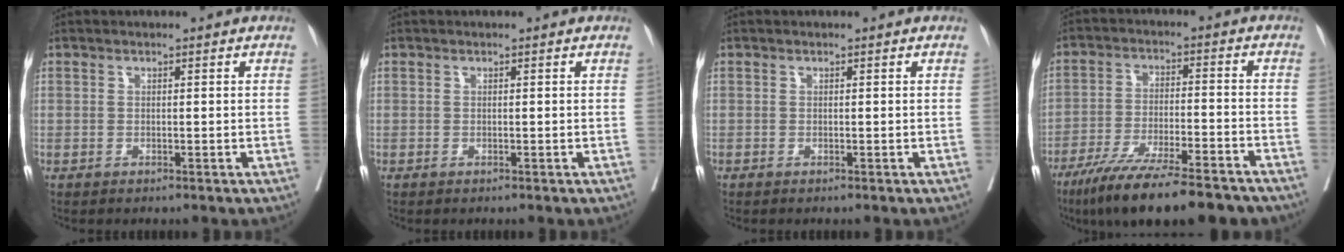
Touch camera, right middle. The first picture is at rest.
{"total": 0.0}
{"total": 0.0}
{"total": 18.1, "force": [-14.5, 2.7, 10.5], "torque": [-0.144, -0.021, -0.227]}